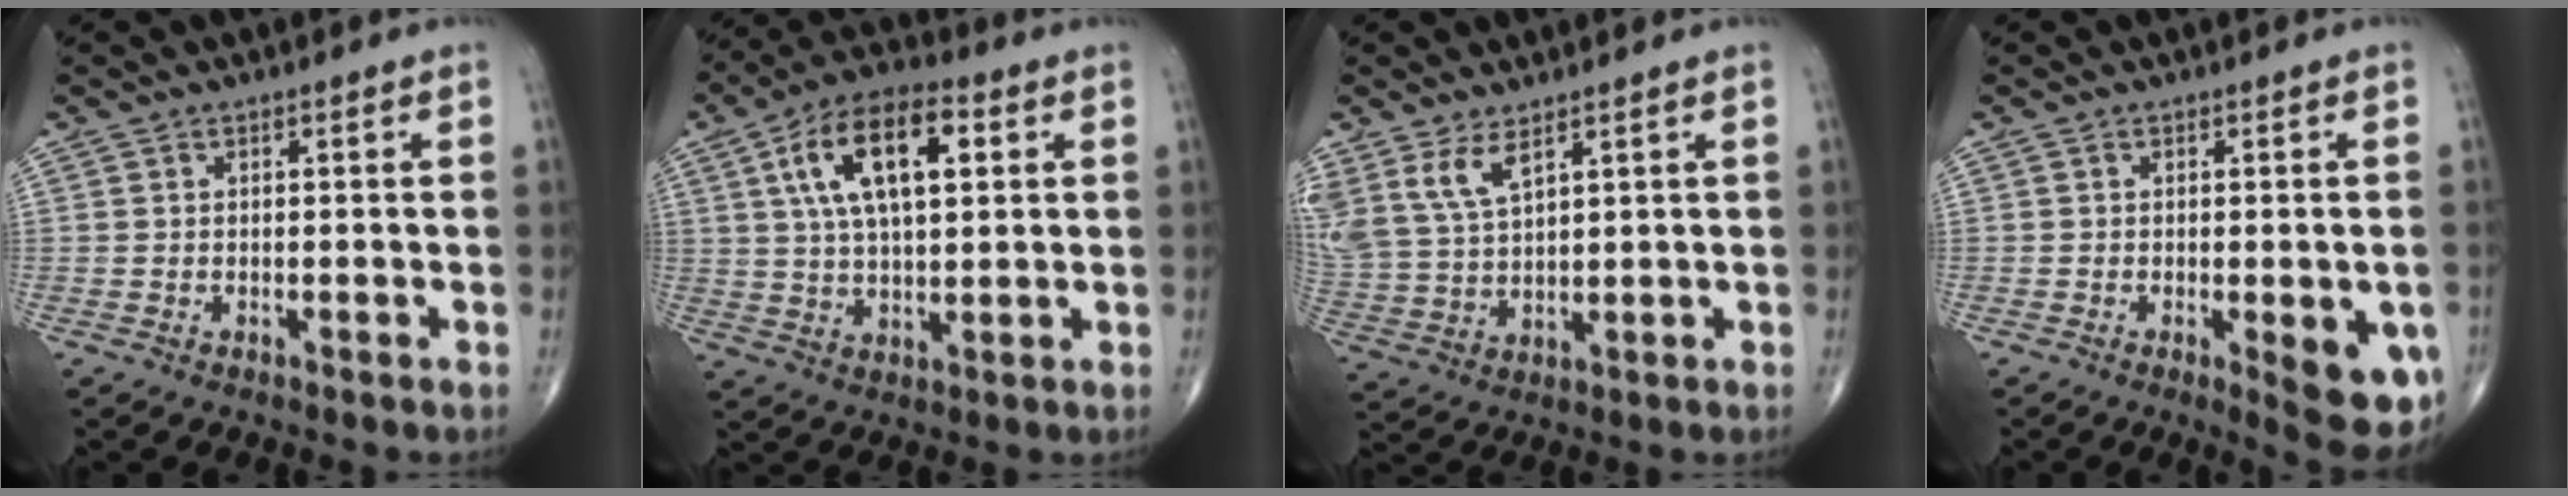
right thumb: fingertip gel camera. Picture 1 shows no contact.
{"total": 15.3, "force": [4.7, 7.1, 12.8], "torque": [-0.219, 0.009, 0.078]}
{"total": 8.5, "force": [5.1, 3.7, 5.7], "torque": [-0.116, -0.018, 0.116]}
{"total": 9.4, "force": [-2.7, 3.0, 8.5], "torque": [-0.088, -0.014, -0.027]}